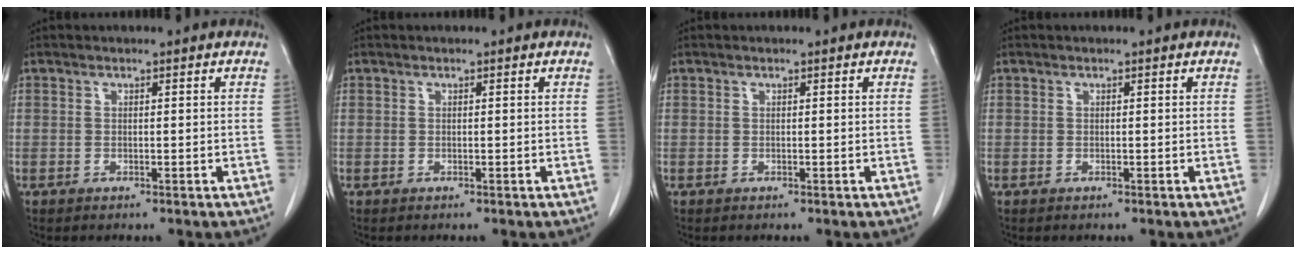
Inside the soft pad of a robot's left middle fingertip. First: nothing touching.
{"total": 0.0}
{"total": 0.0}
{"total": 0.0}